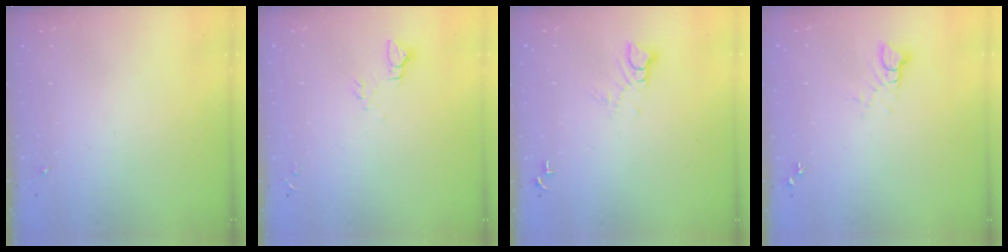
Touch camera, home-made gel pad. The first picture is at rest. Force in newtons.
{"total": 5.0, "press": 4.9, "slide": 0.5}
{"total": 5.6, "press": 5.6, "slide": 0.5}
{"total": 3.8, "press": 3.8, "slide": 0.3}